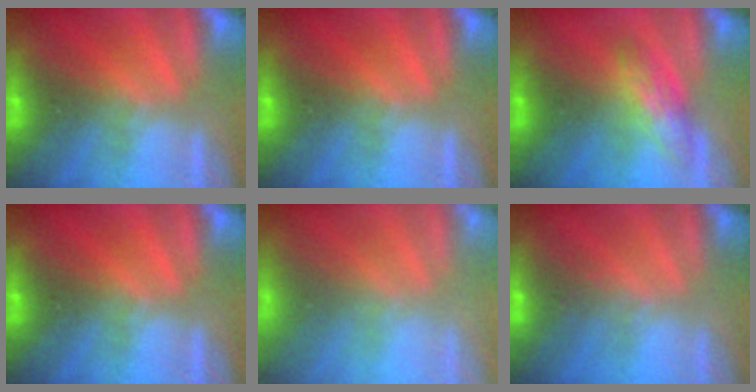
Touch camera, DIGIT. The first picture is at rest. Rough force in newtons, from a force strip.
{"total": 0.0}
{"total": 2.5}
{"total": 0.0}
{"total": 8.5}
{"total": 2.7}